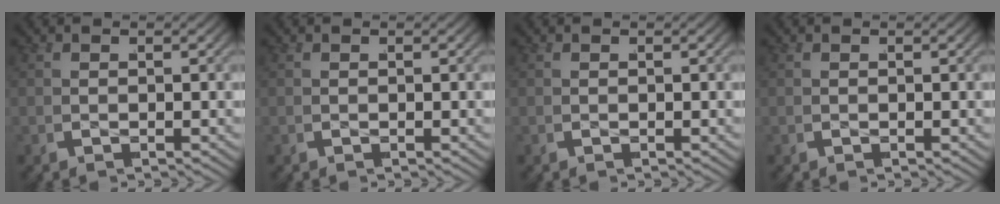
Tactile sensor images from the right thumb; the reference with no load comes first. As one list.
[{"total": 0.0}, {"total": 0.0}, {"total": 0.0}]